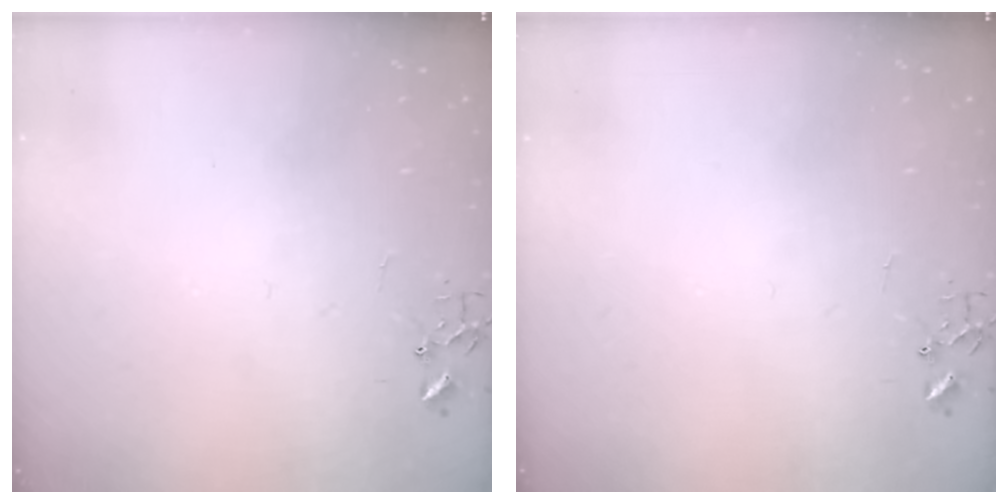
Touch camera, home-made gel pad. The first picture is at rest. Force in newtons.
{"total": 0.0}